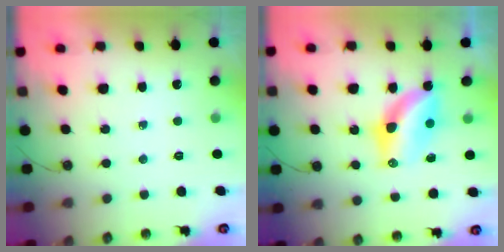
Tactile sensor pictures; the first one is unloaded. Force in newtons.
{"total": 8.1, "press": 7.9, "slide": 1.8}